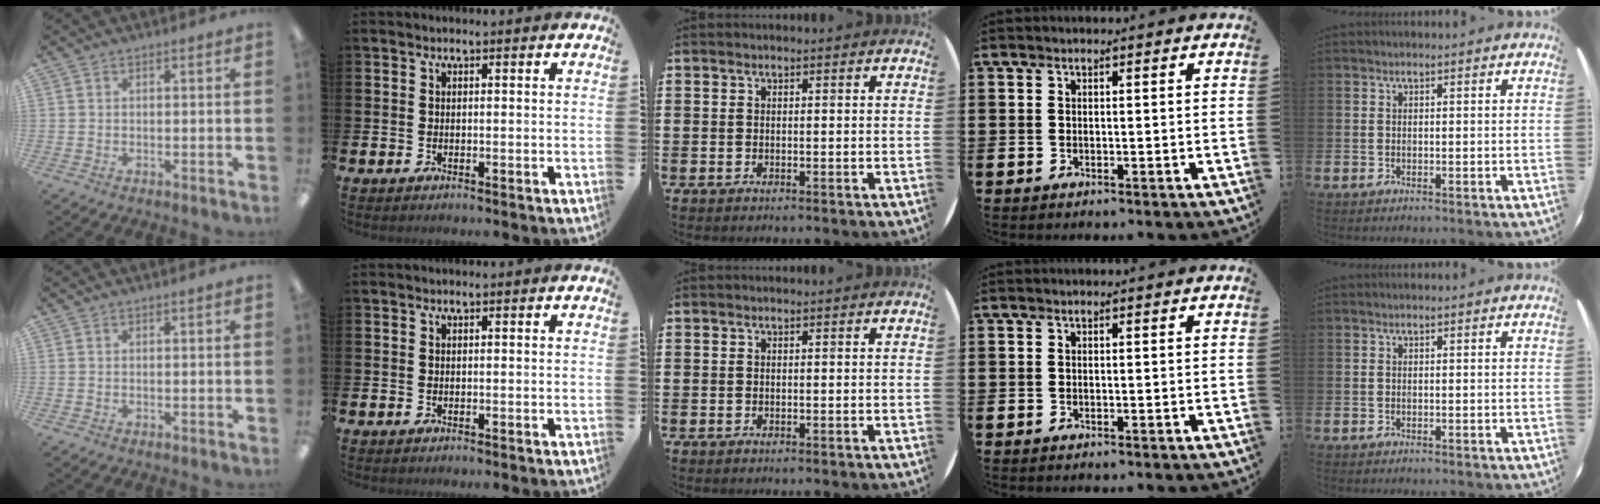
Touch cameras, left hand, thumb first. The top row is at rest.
{}